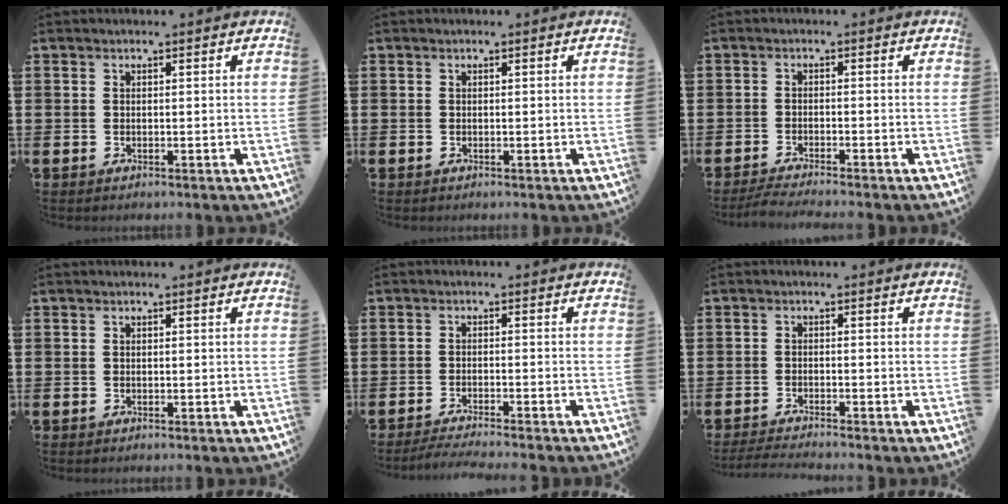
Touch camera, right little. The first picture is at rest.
{"total": 0.0}
{"total": 2.0, "force": [-1.7, 0.0, 1.0], "torque": [-0.016, 0.003, -0.032]}
{"total": 0.0}
{"total": 2.1, "force": [-1.9, -0.3, 0.8], "torque": [-0.011, 0.002, -0.037]}
{"total": 1.6, "force": [-1.5, -0.1, 0.5], "torque": [-0.008, 0.002, -0.029]}